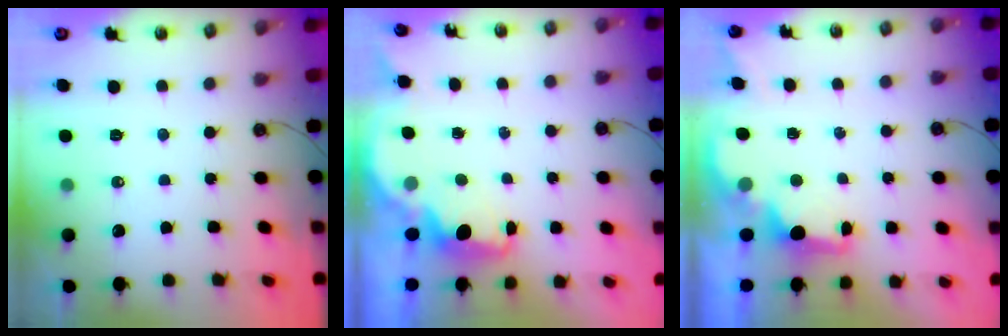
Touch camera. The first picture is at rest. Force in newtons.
{"total": 1.8, "press": 1.6, "slide": 0.7}
{"total": 2.1, "press": 1.9, "slide": 0.8}